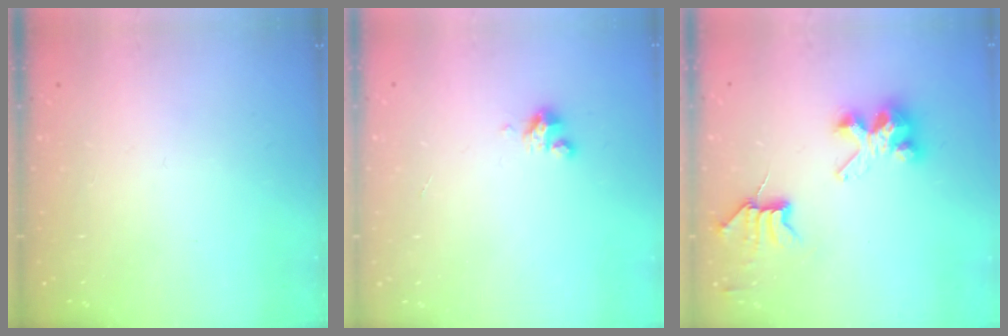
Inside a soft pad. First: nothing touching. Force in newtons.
{"total": 2.8, "press": 2.8, "slide": 0.2}
{"total": 6.1, "press": 6.1, "slide": 0.2}